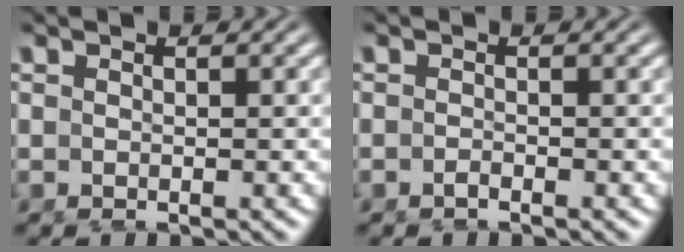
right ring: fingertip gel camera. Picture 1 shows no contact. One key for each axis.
{"total": 0.8, "fx": -0.7, "fy": -0.2, "fz": 0.1, "tx": 0.000, "ty": -0.001, "tz": -0.012}